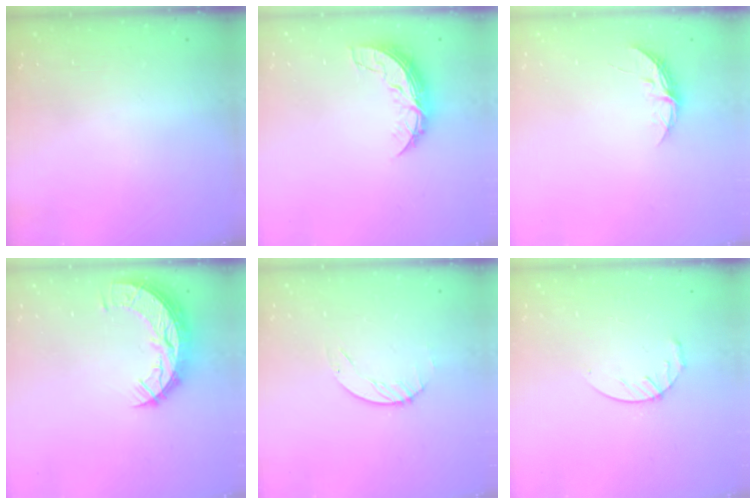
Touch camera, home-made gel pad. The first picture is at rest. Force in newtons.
{"total": 8.0, "press": 8.0, "slide": 0.5}
{"total": 5.3, "press": 5.3, "slide": 0.5}
{"total": 10.7, "press": 10.7, "slide": 0.8}
{"total": 1.2, "press": 1.2, "slide": 0.2}
{"total": 4.2, "press": 4.2, "slide": 0.5}